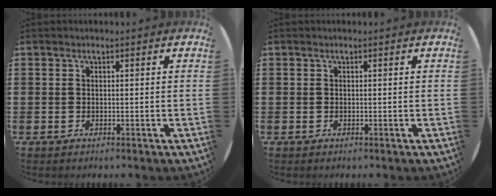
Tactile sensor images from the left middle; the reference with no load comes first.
{"total": 0.0}